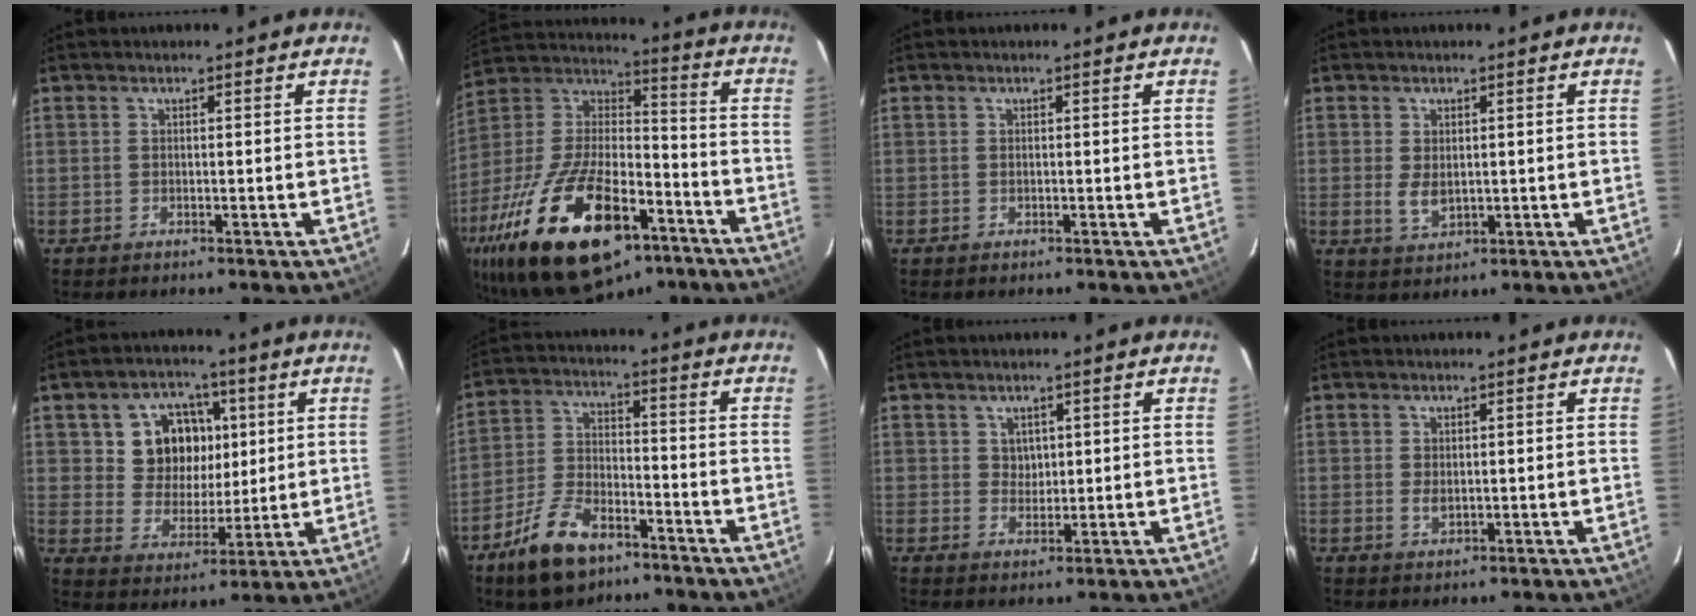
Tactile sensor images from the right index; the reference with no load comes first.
{"total": 31.4, "force": [-17.6, 14.2, 21.8], "torque": [-0.433, -0.014, -0.281]}
{"total": 0.0}
{"total": 3.6, "force": [0.1, 2.3, 2.8], "torque": [-0.052, -0.006, 0.006]}
{"total": 11.2, "force": [3.3, 9.7, 4.7], "torque": [-0.101, 0.020, 0.064]}
{"total": 11.7, "force": [-7.6, 5.7, 6.8], "torque": [-0.155, 0.003, -0.138]}
{"total": 2.4, "force": [1.4, 2.0, 0.4], "torque": [-0.001, 0.004, 0.026]}
{"total": 1.7, "force": [0.2, 1.1, 1.2], "torque": [-0.023, 0.000, 0.004]}